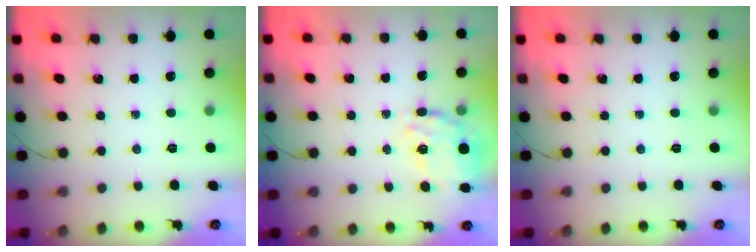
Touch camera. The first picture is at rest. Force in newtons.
{"total": 18.3, "press": 17.9, "slide": 4.1}
{"total": 0.0}